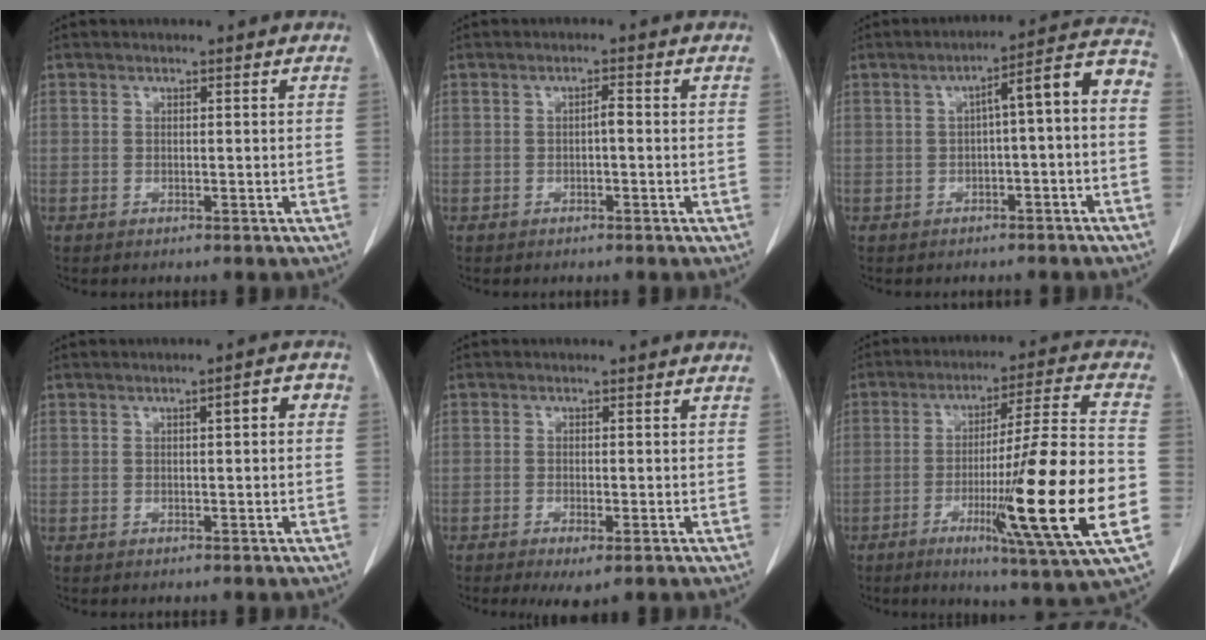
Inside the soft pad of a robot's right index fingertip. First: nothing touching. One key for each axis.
{"total": 1.2, "fx": -0.2, "fy": 0.3, "fz": 1.2, "tx": -0.020, "ty": 0.003, "tz": -0.004}
{"total": 9.3, "fx": -0.8, "fy": 1.1, "fz": 9.2, "tx": -0.123, "ty": 0.040, "tz": -0.014}
{"total": 3.0, "fx": 0.5, "fy": 0.7, "fz": 2.9, "tx": -0.038, "ty": 0.014, "tz": 0.003}
{"total": 2.2, "fx": -1.0, "fy": 0.6, "fz": 1.9, "tx": -0.030, "ty": -0.005, "tz": -0.011}
{"total": 21.4, "fx": -5.6, "fy": -0.8, "fz": 20.7, "tx": -0.311, "ty": -0.015, "tz": -0.090}